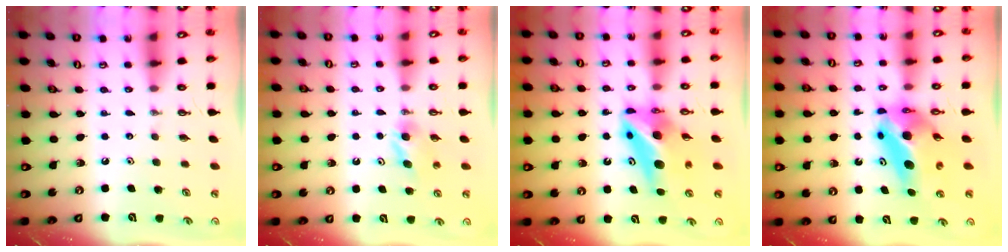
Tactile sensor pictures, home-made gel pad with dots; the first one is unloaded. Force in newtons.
{"total": 4.1, "press": 4.0, "slide": 1.1}
{"total": 12.2, "press": 12.1, "slide": 1.1}
{"total": 11.1, "press": 10.7, "slide": 3.0}